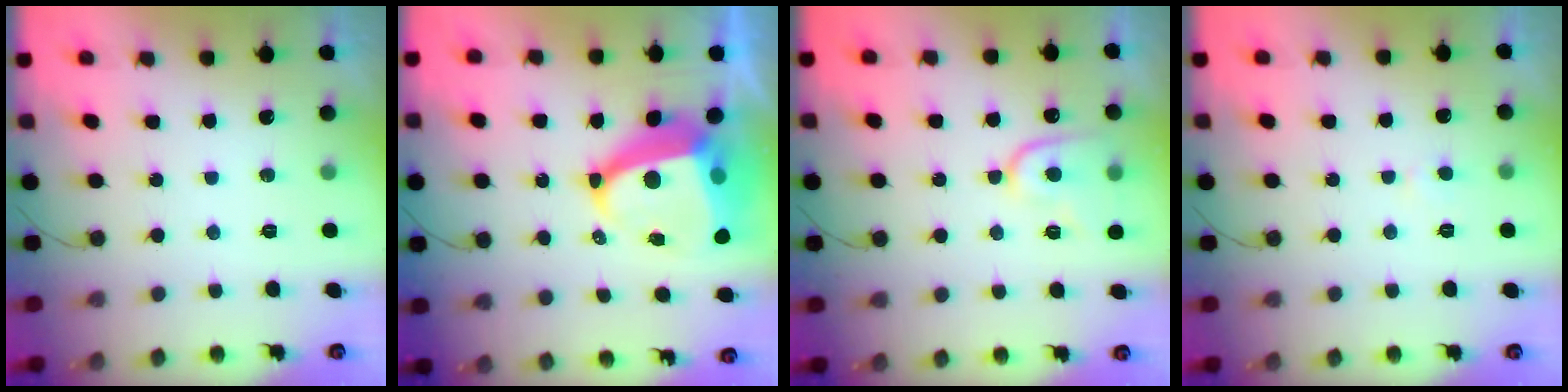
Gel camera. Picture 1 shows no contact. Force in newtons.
{"total": 13.8, "press": 13.8, "slide": 1.5}
{"total": 12.0, "press": 11.9, "slide": 0.9}
{"total": 2.8, "press": 2.8, "slide": 0.3}